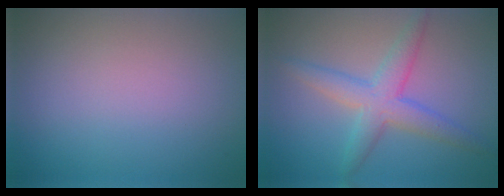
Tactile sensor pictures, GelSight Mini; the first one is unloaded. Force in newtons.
{"total": 4.0, "press": 4.0, "slide": 0.1}